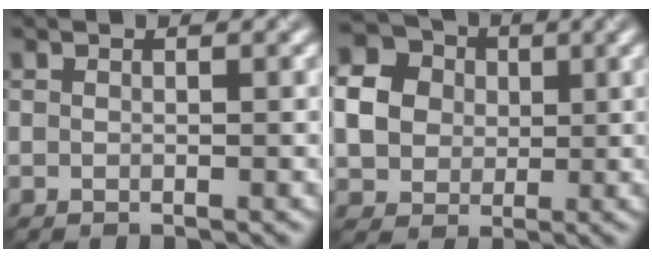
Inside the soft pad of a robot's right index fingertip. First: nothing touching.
{"total": 4.2, "force": [0.3, 4.0, 1.4], "torque": [-0.050, 0.018, 0.013]}